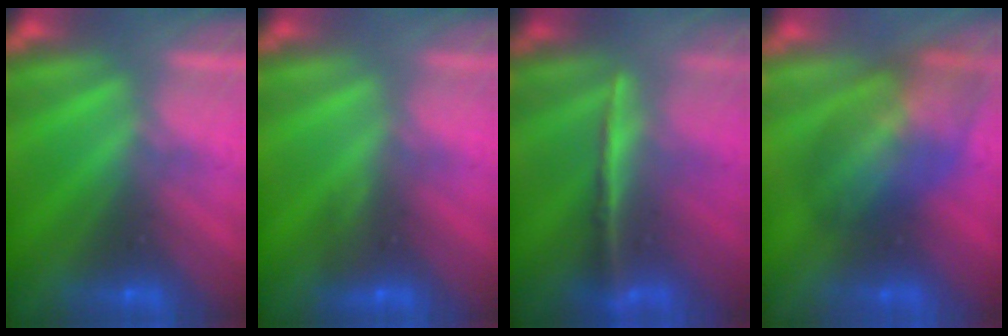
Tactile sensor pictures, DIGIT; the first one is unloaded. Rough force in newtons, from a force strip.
{"total": 2.9}
{"total": 2.0}
{"total": 8.7}